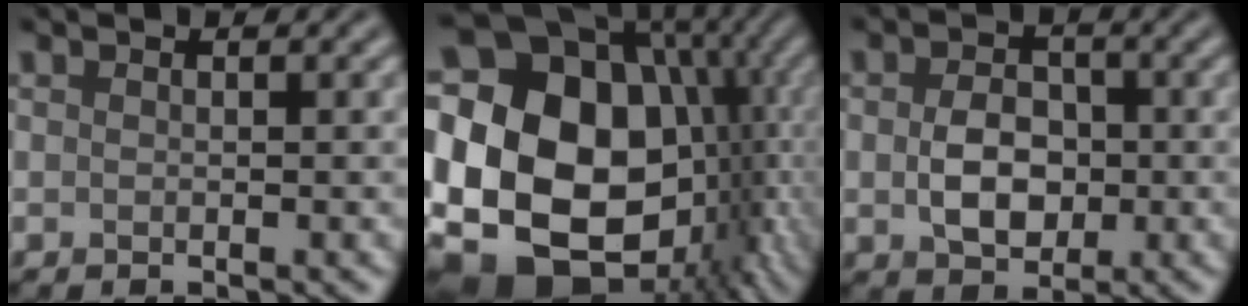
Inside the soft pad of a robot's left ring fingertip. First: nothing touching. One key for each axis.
{"total": 21.0, "fx": -1.8, "fy": 16.1, "fz": 13.4, "tx": -0.224, "ty": 0.010, "tz": -0.017}
{"total": 4.4, "fx": -0.3, "fy": 3.1, "fz": 3.0, "tx": -0.056, "ty": -0.002, "tz": -0.008}